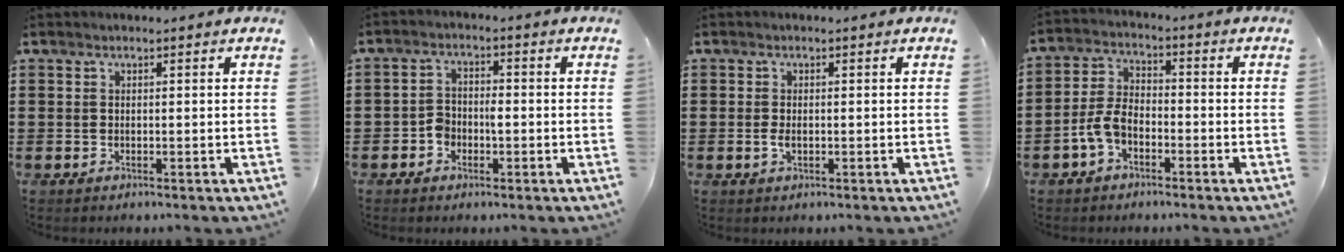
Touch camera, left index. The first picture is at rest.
{"total": 3.0, "force": [-1.3, 2.1, 1.7], "torque": [-0.035, 0.005, -0.028]}
{"total": 1.4, "force": [-0.4, 0.7, 1.2], "torque": [-0.031, -0.002, -0.010]}
{"total": 5.2, "force": [-2.8, 2.9, 3.4], "torque": [-0.087, 0.005, -0.060]}